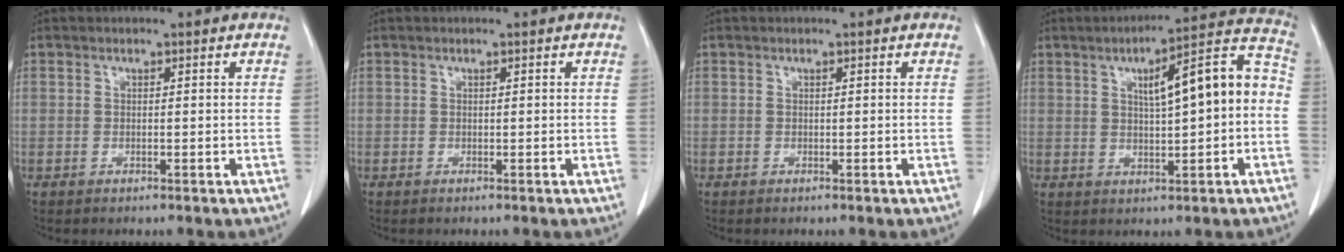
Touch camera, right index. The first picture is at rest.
{"total": 0.0}
{"total": 0.0}
{"total": 12.0, "force": [0.8, 2.1, 11.8], "torque": [-0.158, 0.041, 0.011]}